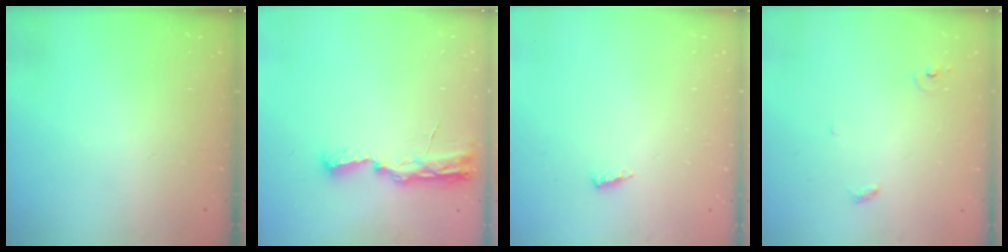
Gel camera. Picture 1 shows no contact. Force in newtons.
{"total": 8.1, "press": 8.1, "slide": 0.8}
{"total": 4.2, "press": 4.2, "slide": 0.6}
{"total": 3.6, "press": 3.6, "slide": 0.2}